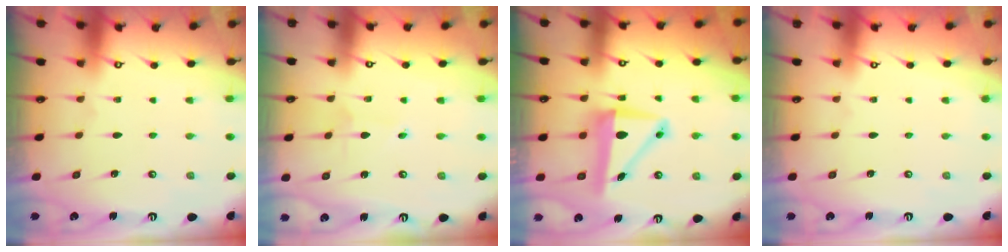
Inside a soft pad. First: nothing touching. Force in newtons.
{"total": 2.2, "press": 2.1, "slide": 0.3}
{"total": 8.9, "press": 8.7, "slide": 1.6}
{"total": 0.8, "press": 0.7, "slide": 0.4}